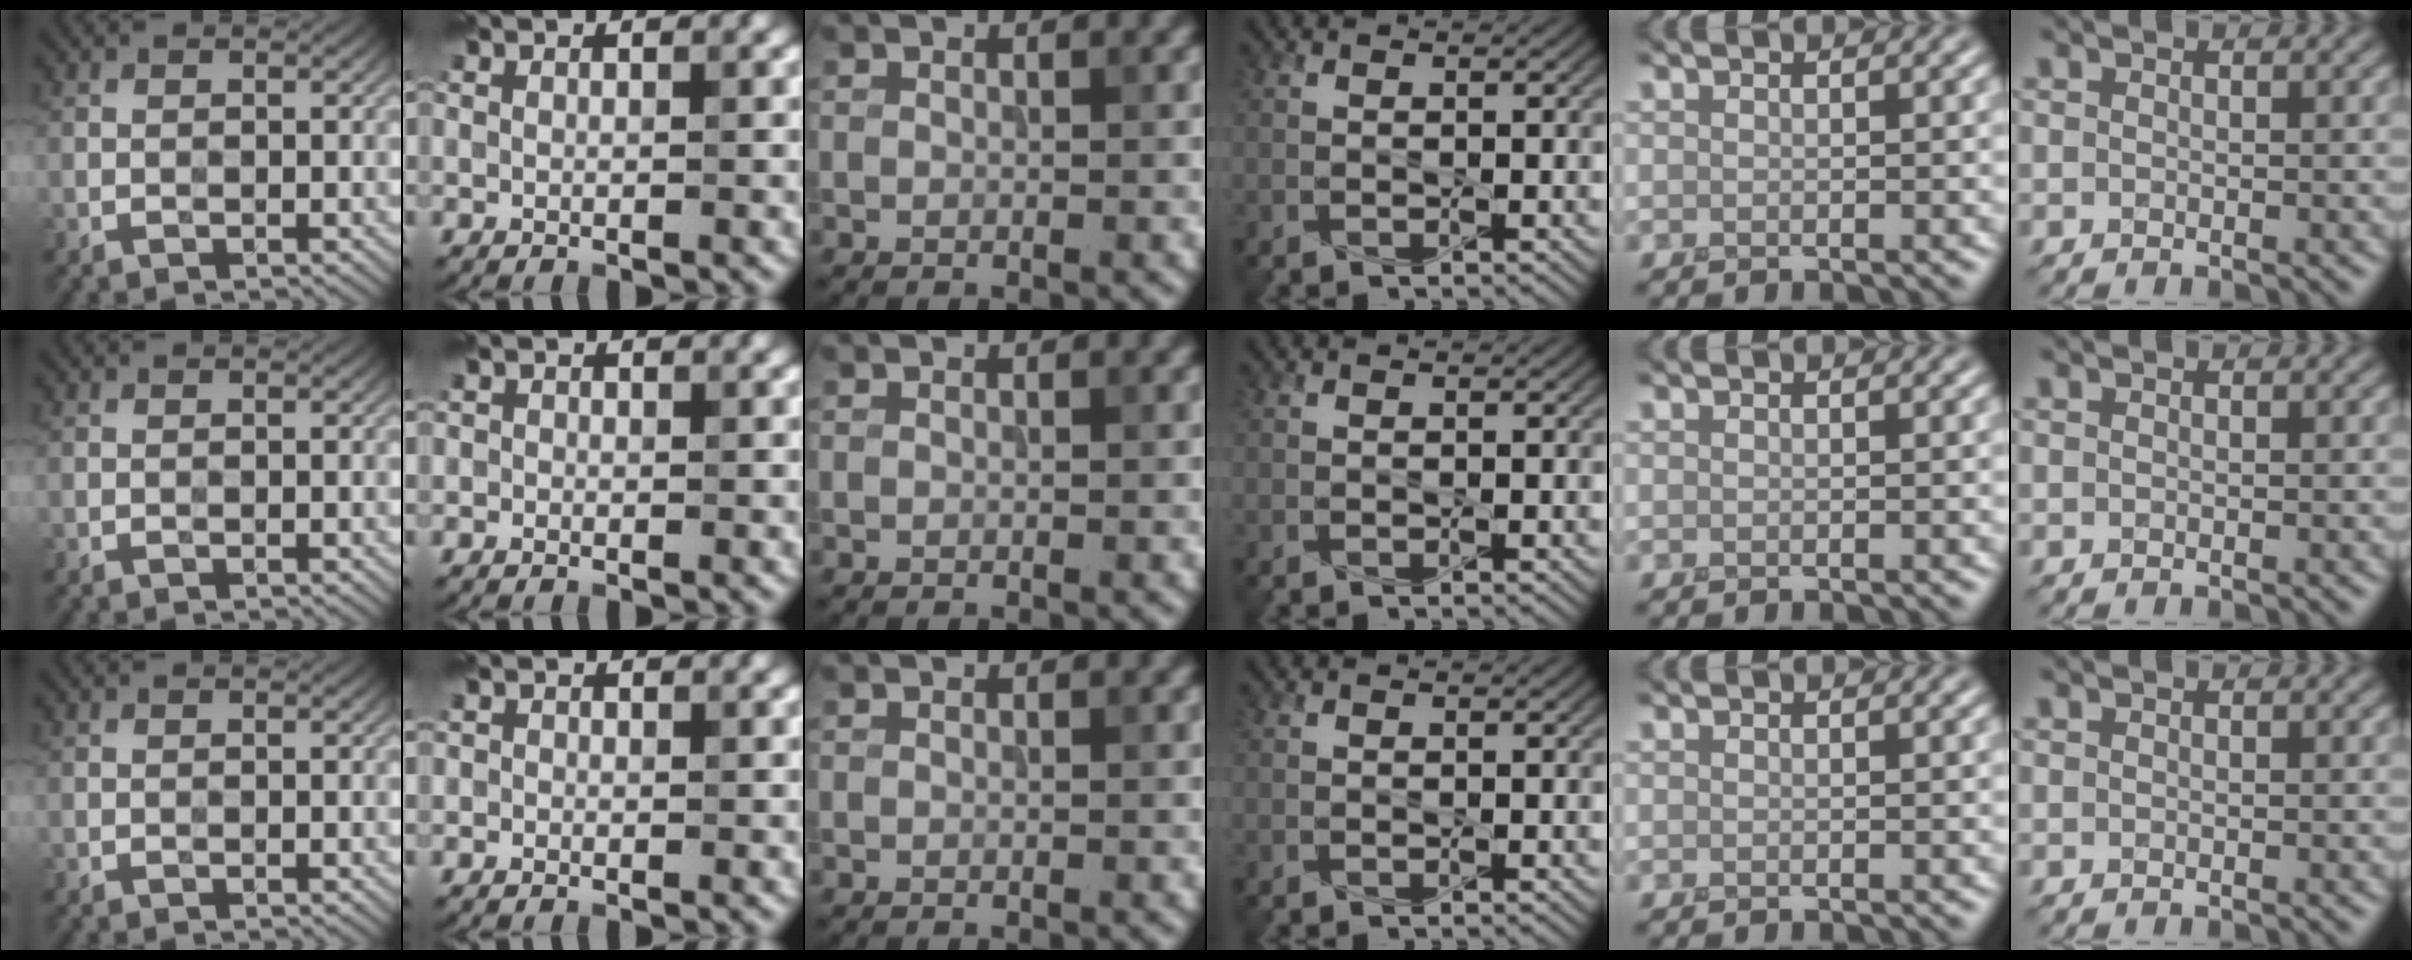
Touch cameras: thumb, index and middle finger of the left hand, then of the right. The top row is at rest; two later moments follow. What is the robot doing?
{"motion": "press", "object": "sticky note"}